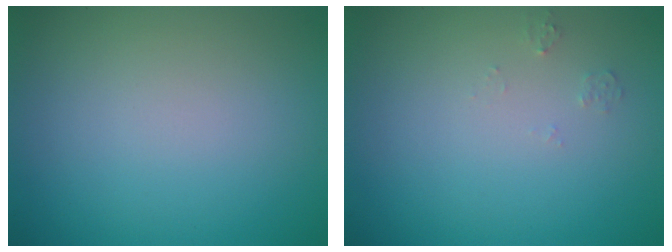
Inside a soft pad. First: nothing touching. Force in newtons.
{"total": 0.7, "press": 0.7, "slide": 0.1}